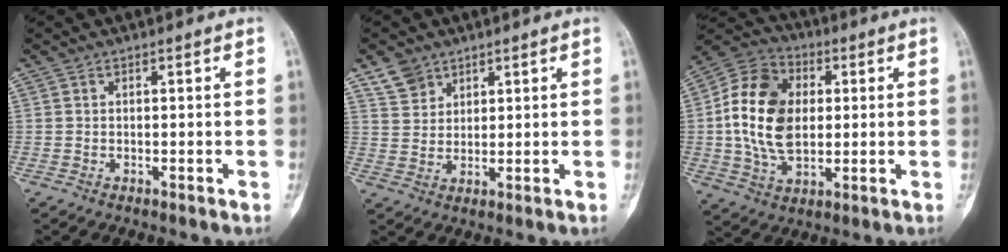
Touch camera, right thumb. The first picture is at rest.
{"total": 4.8, "force": [3.4, 3.2, 1.1], "torque": [-0.005, -0.015, 0.071]}
{"total": 16.6, "force": [1.3, 11.3, 12.1], "torque": [-0.208, 0.011, 0.019]}